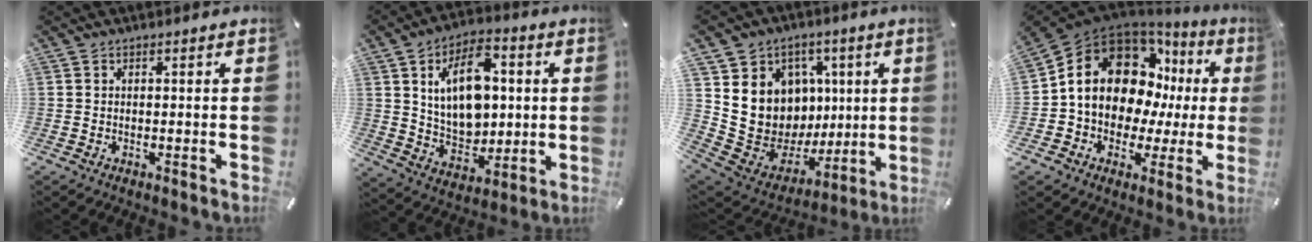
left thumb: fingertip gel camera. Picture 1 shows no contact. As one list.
[{"total": 15.5, "force": [3.6, 10.7, 10.6], "torque": [-0.183, 0.001, 0.062]}, {"total": 14.9, "force": [1.9, 14.3, 3.5], "torque": [-0.040, -0.040, 0.070]}, {"total": 17.2, "force": [4.5, 12.6, 10.7], "torque": [-0.195, -0.026, 0.079]}]